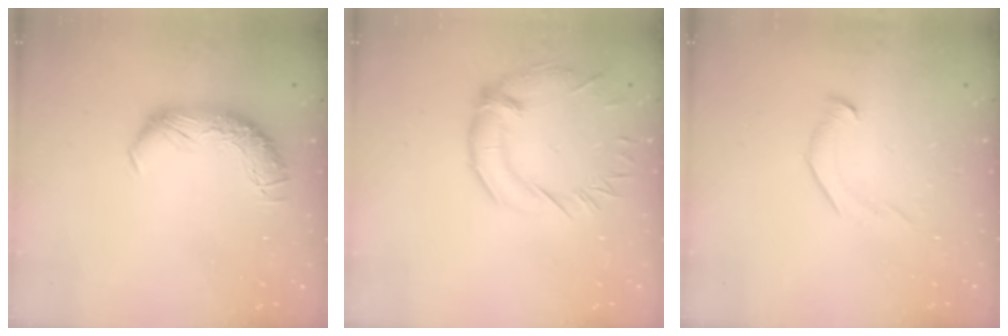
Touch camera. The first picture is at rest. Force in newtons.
{"total": 1.3, "press": 0.7, "slide": 1.1}
{"total": 6.1, "press": 6.1, "slide": 1.0}